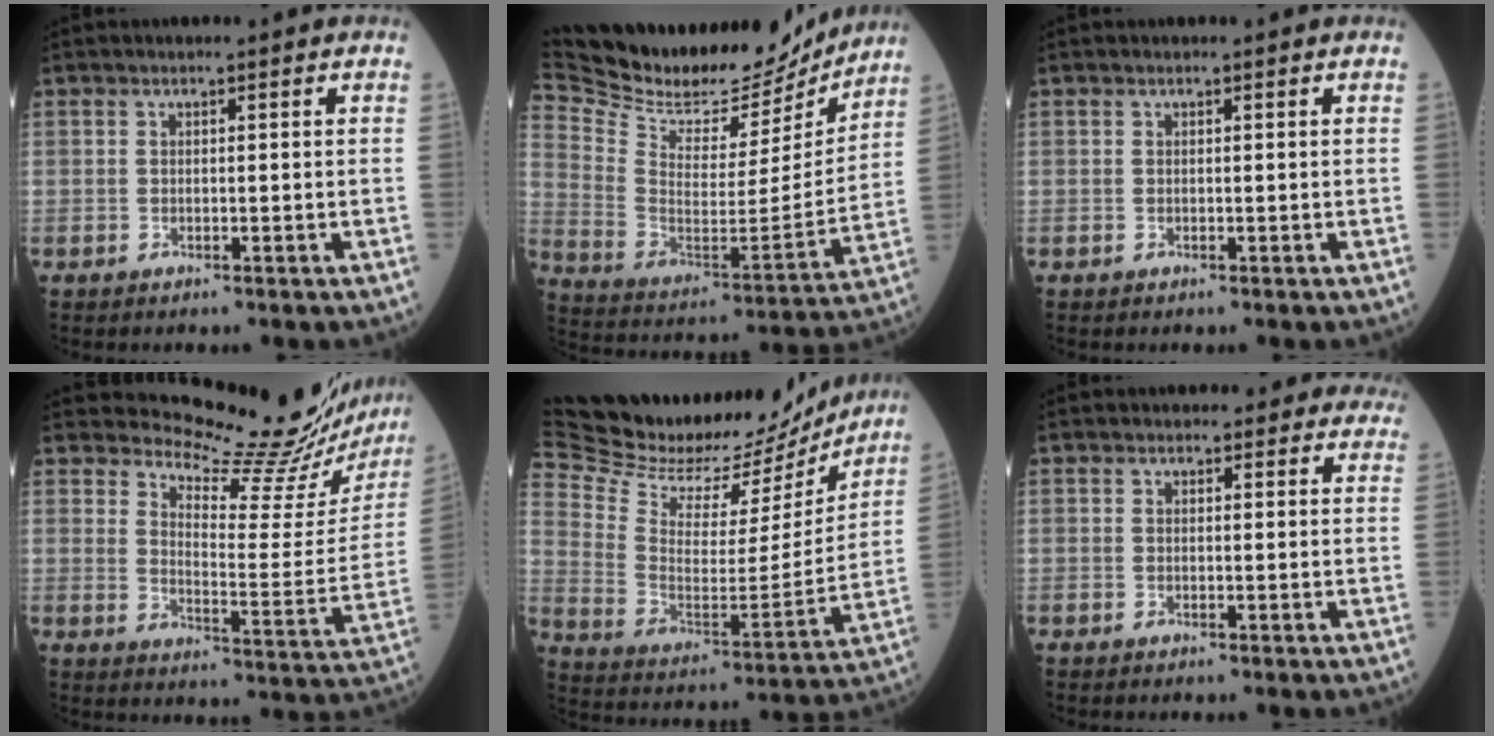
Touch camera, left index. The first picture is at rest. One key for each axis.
{"total": 26.3, "fx": 23.8, "fy": 7.8, "fz": 8.1, "tx": -0.180, "ty": -0.026, "tz": 0.368}
{"total": 0.0}
{"total": 19.1, "fx": 18.7, "fy": 0.7, "fz": 4.0, "tx": -0.060, "ty": -0.121, "tz": 0.225}
{"total": 28.6, "fx": 26.2, "fy": 7.8, "fz": 8.4, "tx": -0.175, "ty": -0.031, "tz": 0.385}
{"total": 6.2, "fx": 5.7, "fy": 2.4, "fz": 0.8, "tx": 0.020, "ty": 0.000, "tz": 0.043}